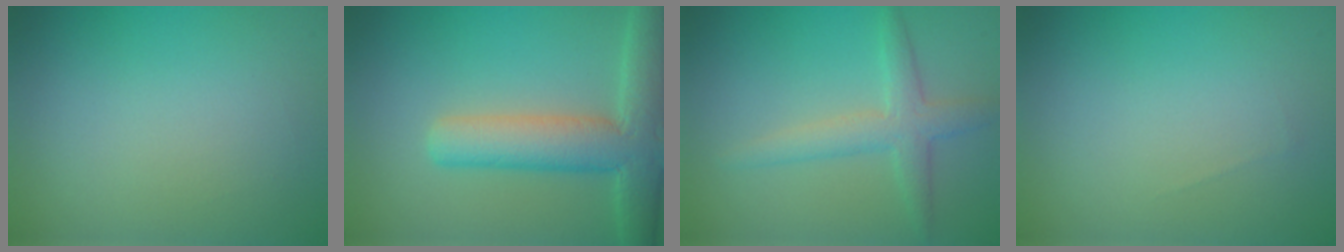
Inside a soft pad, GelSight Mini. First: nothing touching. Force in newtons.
{"total": 7.1, "press": 7.1, "slide": 0.4}
{"total": 3.1, "press": 3.1, "slide": 0.1}
{"total": 0.0}